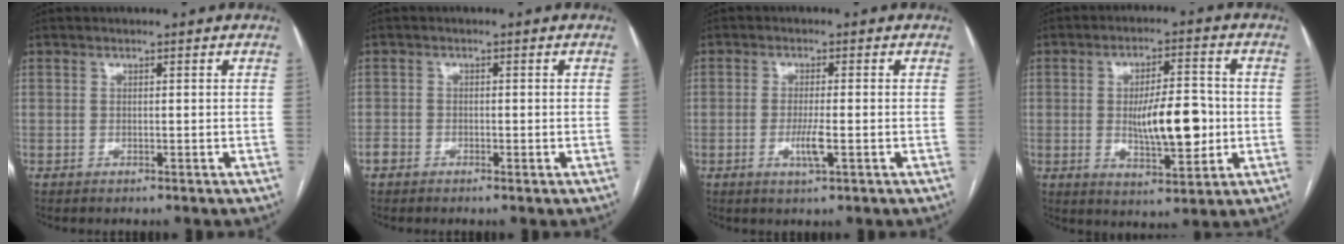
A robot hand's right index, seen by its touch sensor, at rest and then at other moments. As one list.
[{"total": 1.4, "force": [-0.9, 1.1, 0.2], "torque": [0.000, 0.006, -0.023]}, {"total": 3.7, "force": [-1.1, 0.2, 3.5], "torque": [-0.068, -0.007, -0.019]}, {"total": 10.6, "force": [-0.8, 3.4, 10.1], "torque": [-0.169, 0.002, -0.007]}]